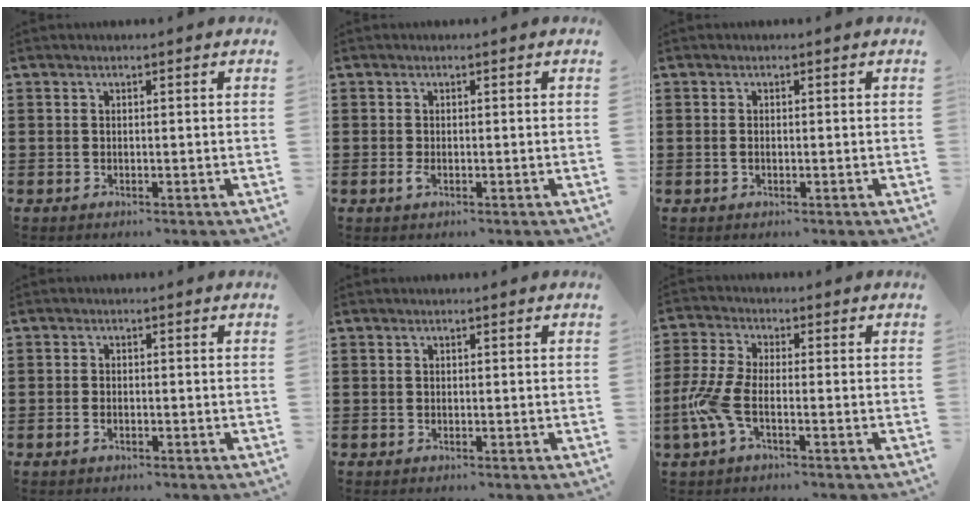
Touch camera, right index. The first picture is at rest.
{"total": 1.3, "force": [-0.4, 0.5, 1.1], "torque": [-0.037, -0.009, -0.012]}
{"total": 0.8, "force": [-0.1, 0.4, 0.7], "torque": [-0.016, 0.001, -0.003]}
{"total": 1.1, "force": [-0.5, 0.6, 0.8], "torque": [-0.016, 0.000, -0.009]}
{"total": 0.0}
{"total": 6.8, "force": [-2.5, 2.7, 5.8], "torque": [-0.147, -0.014, -0.050]}